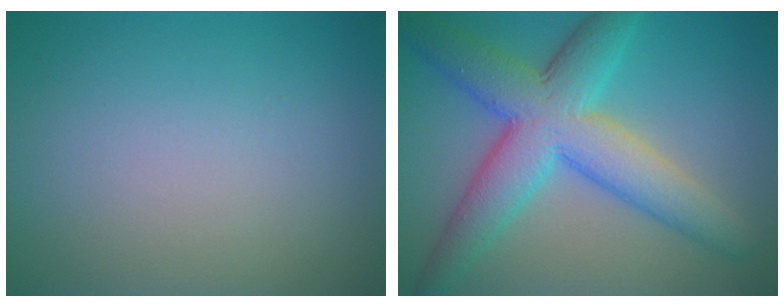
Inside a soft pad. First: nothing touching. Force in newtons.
{"total": 8.7, "press": 8.7, "slide": 0.2}